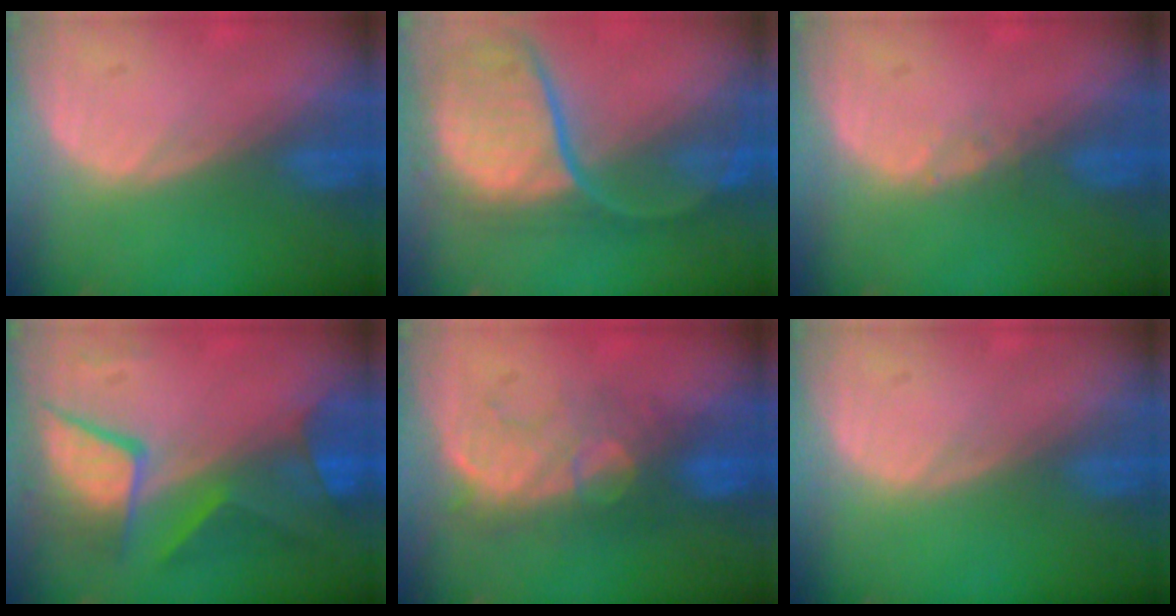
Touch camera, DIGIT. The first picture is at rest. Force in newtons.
{"total": 11.8, "press": 9.8, "slide": 6.6}
{"total": 0.8, "press": 0.7, "slide": 0.1}
{"total": 8.9, "press": 8.8, "slide": 0.7}
{"total": 8.2, "press": 7.9, "slide": 2.3}
{"total": 0.0}